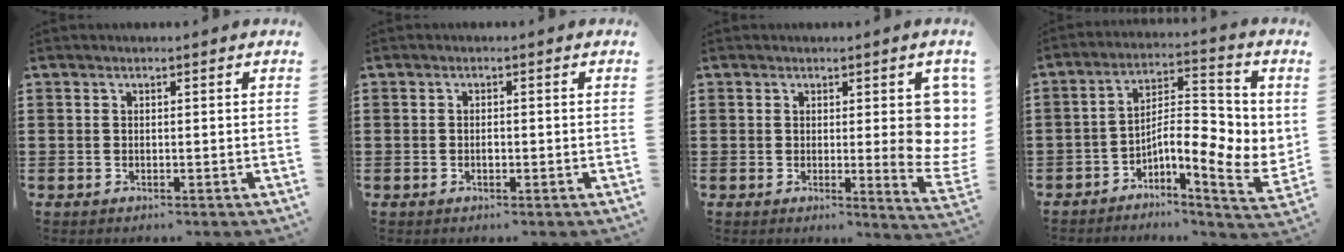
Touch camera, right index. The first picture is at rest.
{"total": 0.9, "force": [-0.3, 0.3, 0.8], "torque": [-0.016, -0.003, -0.004]}
{"total": 6.5, "force": [1.2, 2.1, 6.0], "torque": [-0.063, -0.014, 0.015]}
{"total": 8.4, "force": [-0.5, 3.1, 7.8], "torque": [-0.122, -0.023, -0.016]}